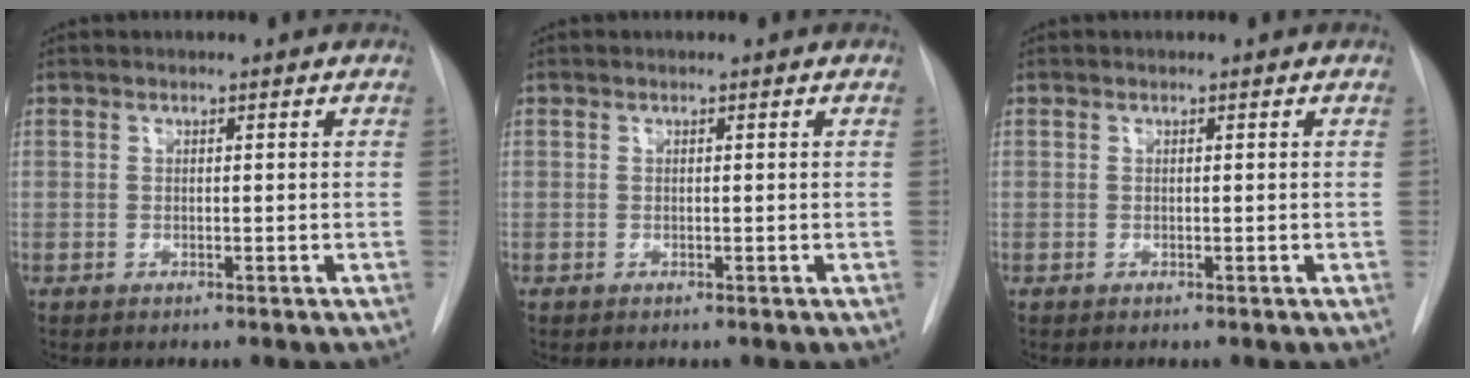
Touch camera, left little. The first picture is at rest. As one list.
[{"total": 0.0}, {"total": 0.0}]